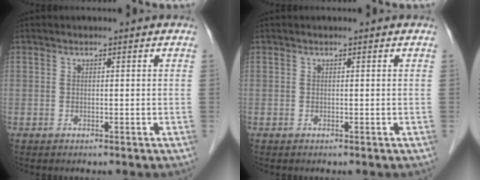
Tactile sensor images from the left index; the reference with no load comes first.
{"total": 0.0}